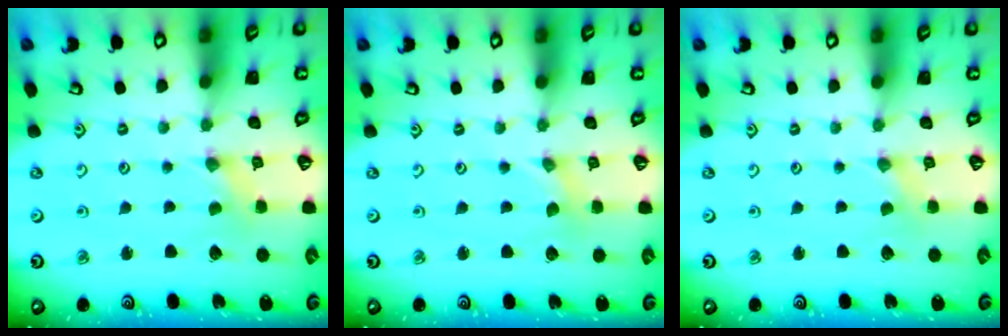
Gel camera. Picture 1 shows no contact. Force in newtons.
{"total": 0.0}
{"total": 0.0}